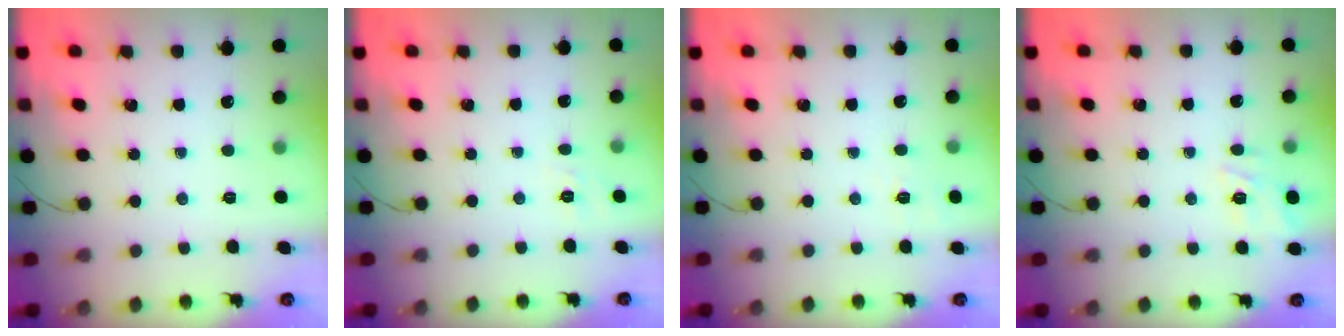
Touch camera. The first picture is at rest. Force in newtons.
{"total": 2.2, "press": 1.6, "slide": 1.6}
{"total": 3.7, "press": 3.1, "slide": 2.0}
{"total": 5.5, "press": 5.4, "slide": 1.3}